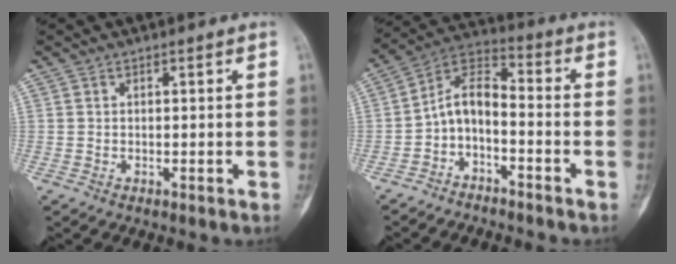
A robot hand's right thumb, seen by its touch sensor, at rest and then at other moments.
{"total": 8.3, "force": [-3.7, 4.3, 6.0], "torque": [-0.107, 0.068, -0.081]}